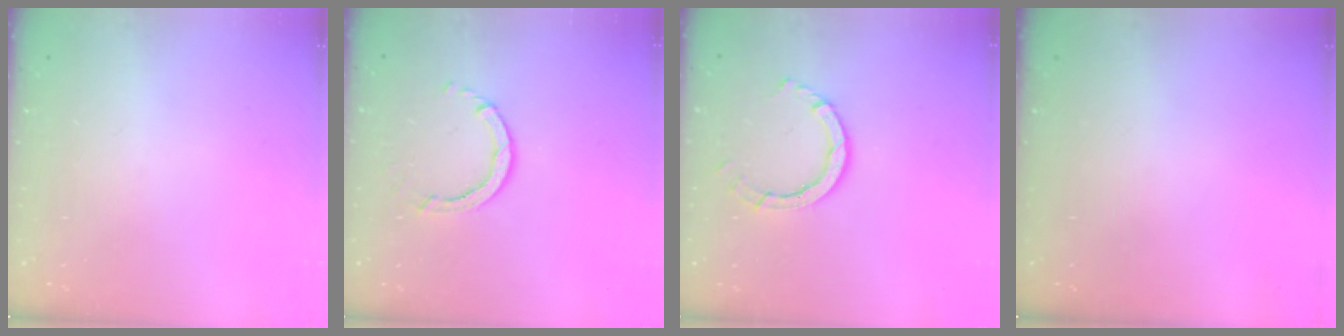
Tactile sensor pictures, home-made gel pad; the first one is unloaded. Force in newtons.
{"total": 3.0, "press": 3.0, "slide": 0.4}
{"total": 5.9, "press": 5.9, "slide": 0.5}
{"total": 0.0}